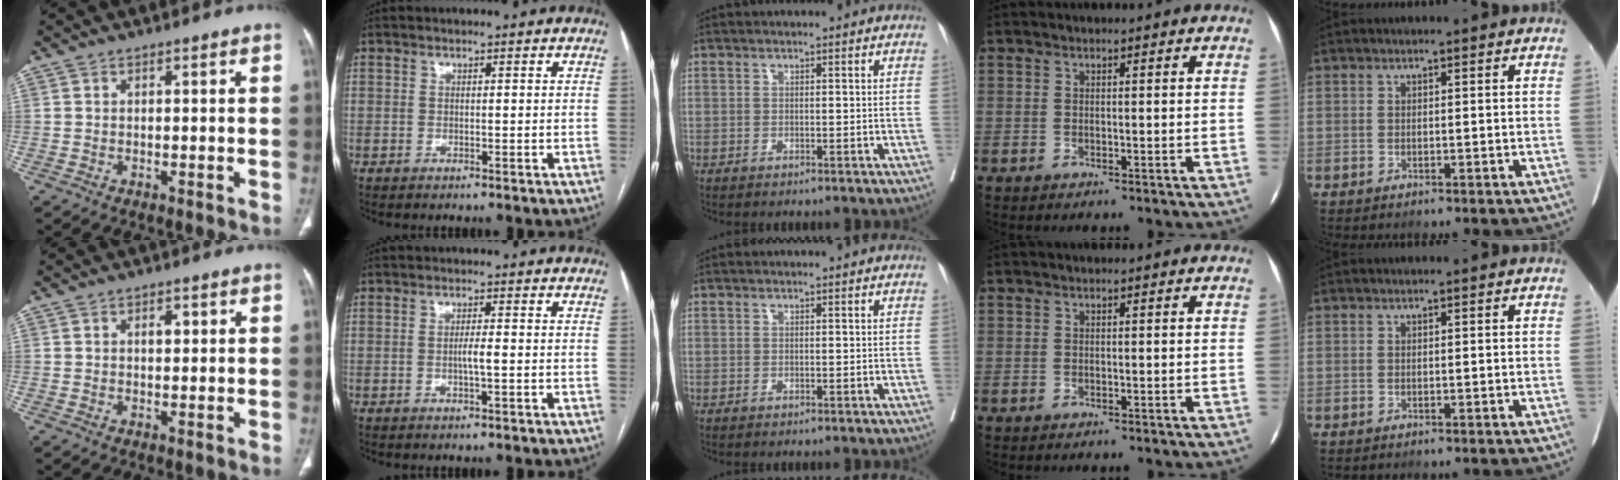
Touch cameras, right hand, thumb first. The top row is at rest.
{"thumb": {"total": 1.9, "force": [0.6, 1.2, 1.4], "torque": [-0.016, 0.000, 0.008]}, "index": {"total": 2.1, "force": [-0.5, 0.0, 2.1], "torque": [-0.039, 0.000, -0.009]}}